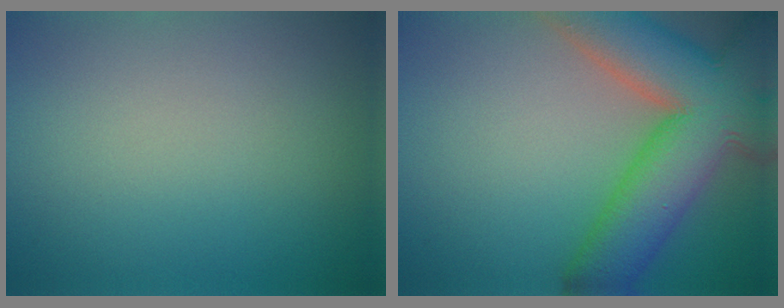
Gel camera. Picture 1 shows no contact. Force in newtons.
{"total": 12.9, "press": 12.9, "slide": 1.0}